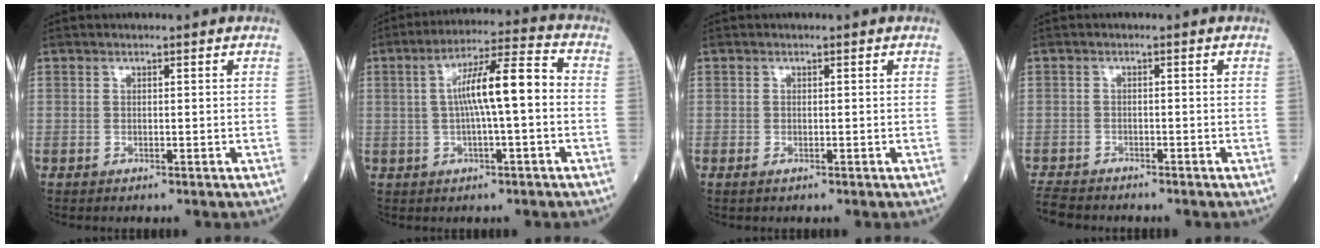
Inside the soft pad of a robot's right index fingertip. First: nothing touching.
{"total": 9.8, "force": [-0.1, 1.0, 9.7], "torque": [-0.170, 0.027, -0.006]}
{"total": 0.6, "force": [-0.3, 0.2, 0.5], "torque": [-0.012, -0.002, -0.004]}
{"total": 4.2, "force": [-4.0, 1.3, 0.5], "torque": [-0.011, -0.011, -0.076]}